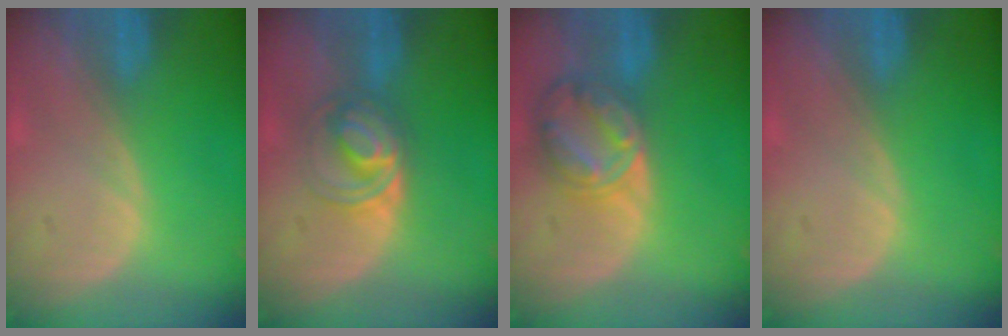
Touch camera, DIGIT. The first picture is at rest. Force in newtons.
{"total": 5.8, "press": 5.4, "slide": 2.0}
{"total": 8.2, "press": 7.0, "slide": 4.3}
{"total": 0.0}